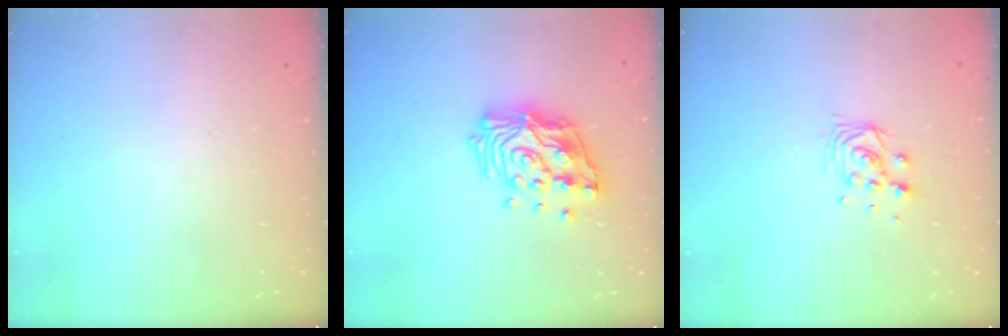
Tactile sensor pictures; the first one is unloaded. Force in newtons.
{"total": 16.1, "press": 16.0, "slide": 2.3}
{"total": 7.0, "press": 7.0, "slide": 0.5}